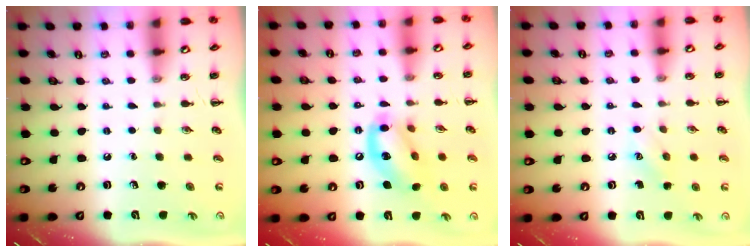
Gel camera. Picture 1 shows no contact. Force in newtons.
{"total": 14.5, "press": 14.4, "slide": 2.3}
{"total": 5.5, "press": 5.3, "slide": 1.4}